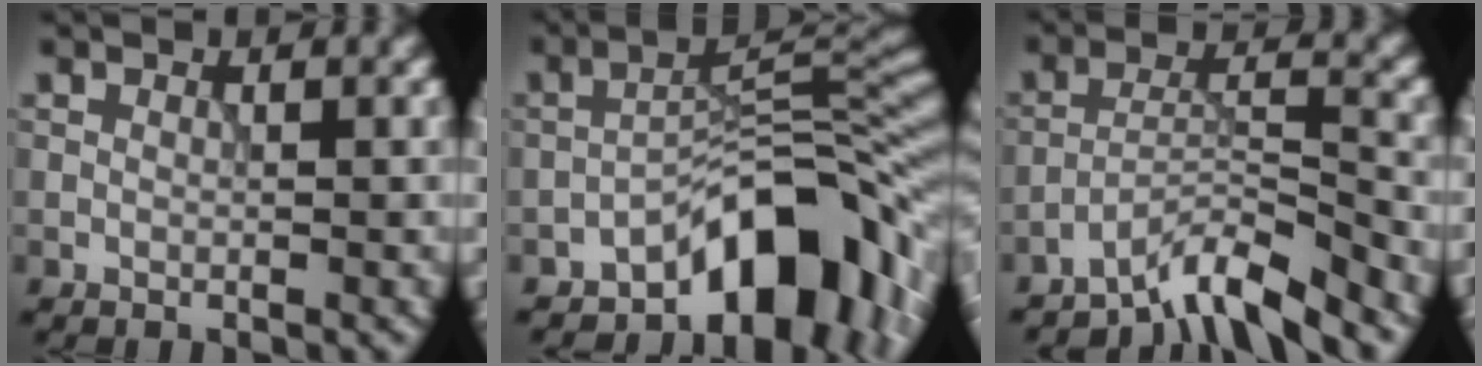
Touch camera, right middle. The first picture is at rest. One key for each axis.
{"total": 10.7, "fx": -6.1, "fy": 4.6, "fz": 7.5, "tx": -0.080, "ty": 0.017, "tz": -0.112}
{"total": 5.6, "fx": -4.8, "fy": 0.5, "fz": 2.8, "tx": -0.045, "ty": 0.006, "tz": -0.094}